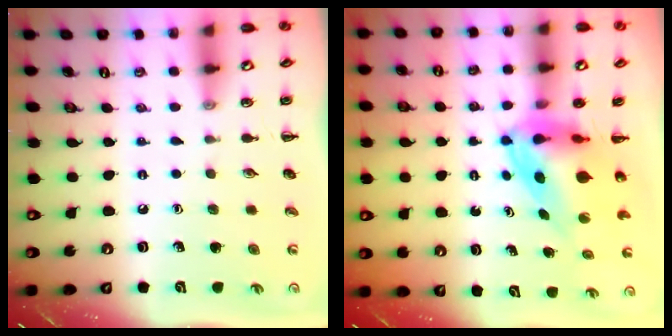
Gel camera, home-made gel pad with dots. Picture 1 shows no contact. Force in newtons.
{"total": 7.3, "press": 7.2, "slide": 1.1}